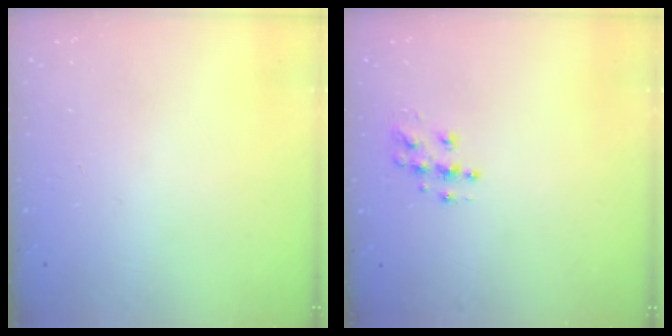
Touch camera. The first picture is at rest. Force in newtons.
{"total": 8.7, "press": 8.7, "slide": 0.5}